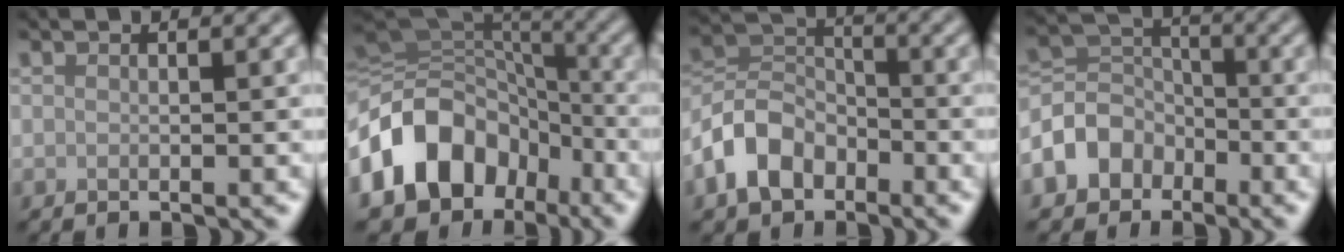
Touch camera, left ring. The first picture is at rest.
{"total": 12.8, "force": [-5.3, 9.8, 6.3], "torque": [-0.136, 0.001, -0.101]}
{"total": 5.9, "force": [-3.2, 4.1, 2.8], "torque": [-0.056, 0.004, -0.076]}
{"total": 5.1, "force": [-2.7, 3.9, 1.8], "torque": [-0.033, 0.006, -0.066]}